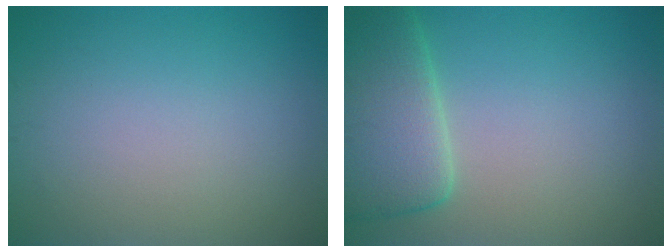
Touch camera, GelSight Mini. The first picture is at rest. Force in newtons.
{"total": 6.4, "press": 6.3, "slide": 0.8}